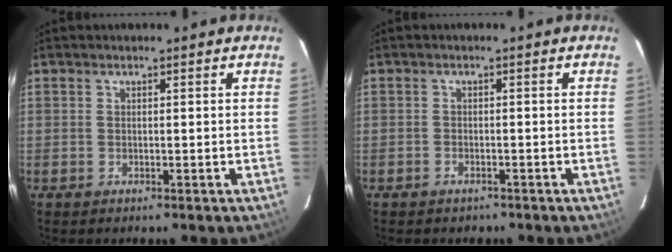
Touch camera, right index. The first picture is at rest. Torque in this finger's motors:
{"motor_torque": [0.28, -0.06, 0.04, 0.01]}